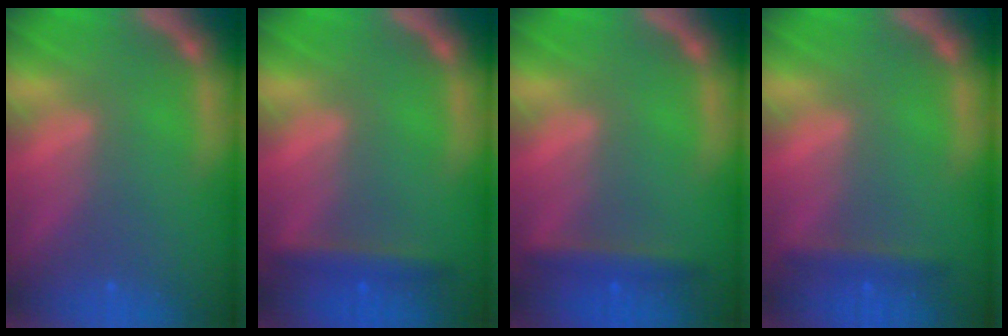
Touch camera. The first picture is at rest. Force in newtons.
{"total": 2.4}
{"total": 2.4}
{"total": 1.9}